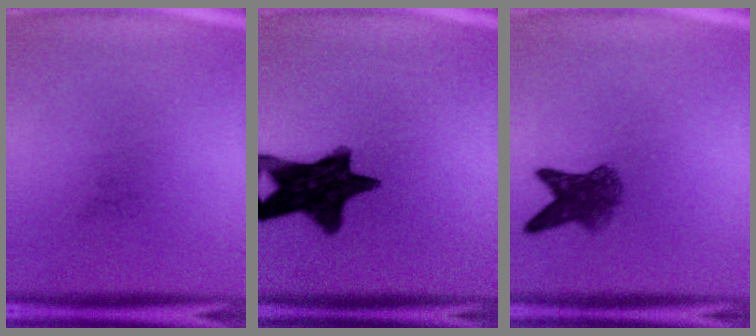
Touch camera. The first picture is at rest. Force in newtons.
{"total": 14.4}
{"total": 5.3}